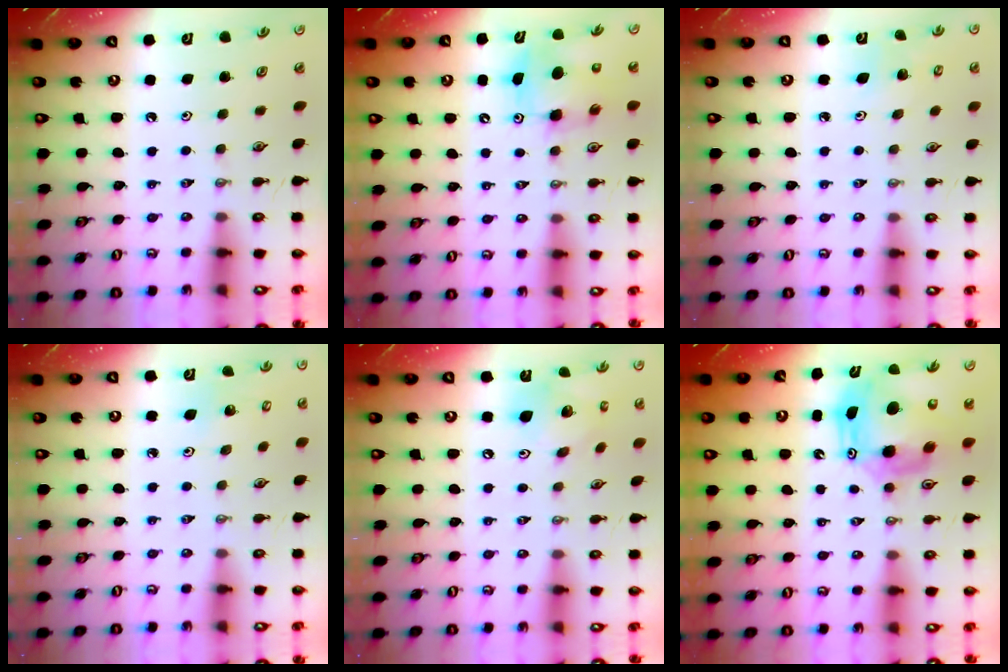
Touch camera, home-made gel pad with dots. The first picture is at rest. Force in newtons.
{"total": 8.3, "press": 8.1, "slide": 1.9}
{"total": 3.9, "press": 3.9, "slide": 0.3}
{"total": 2.7, "press": 2.6, "slide": 1.0}
{"total": 13.5, "press": 13.3, "slide": 2.4}
{"total": 12.9, "press": 12.8, "slide": 1.4}